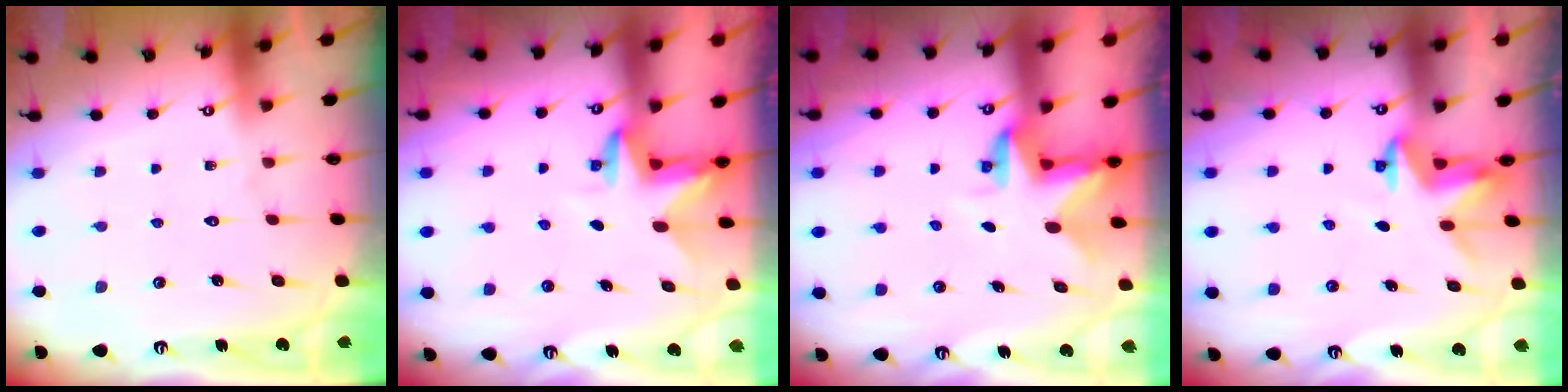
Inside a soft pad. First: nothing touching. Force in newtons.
{"total": 3.4, "press": 3.4, "slide": 0.2}
{"total": 3.2, "press": 3.2, "slide": 0.2}
{"total": 3.3, "press": 3.3, "slide": 0.2}